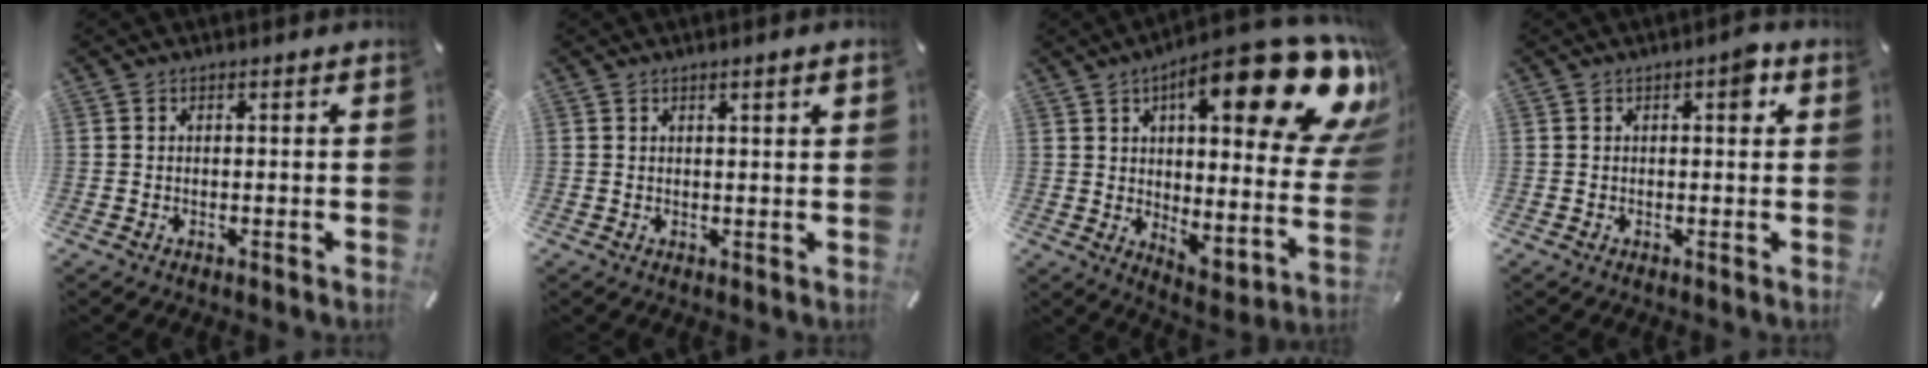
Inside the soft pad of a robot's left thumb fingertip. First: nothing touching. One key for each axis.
{"total": 1.9, "fx": 1.1, "fy": 0.1, "fz": 1.5, "tx": -0.030, "ty": -0.001, "tz": 0.019}
{"total": 25.8, "fx": 12.7, "fy": 9.2, "fz": 20.5, "tx": -0.269, "ty": -0.100, "tz": 0.210}
{"total": 4.2, "fx": 1.3, "fy": 1.8, "fz": 3.6, "tx": -0.037, "ty": -0.004, "tz": 0.011}